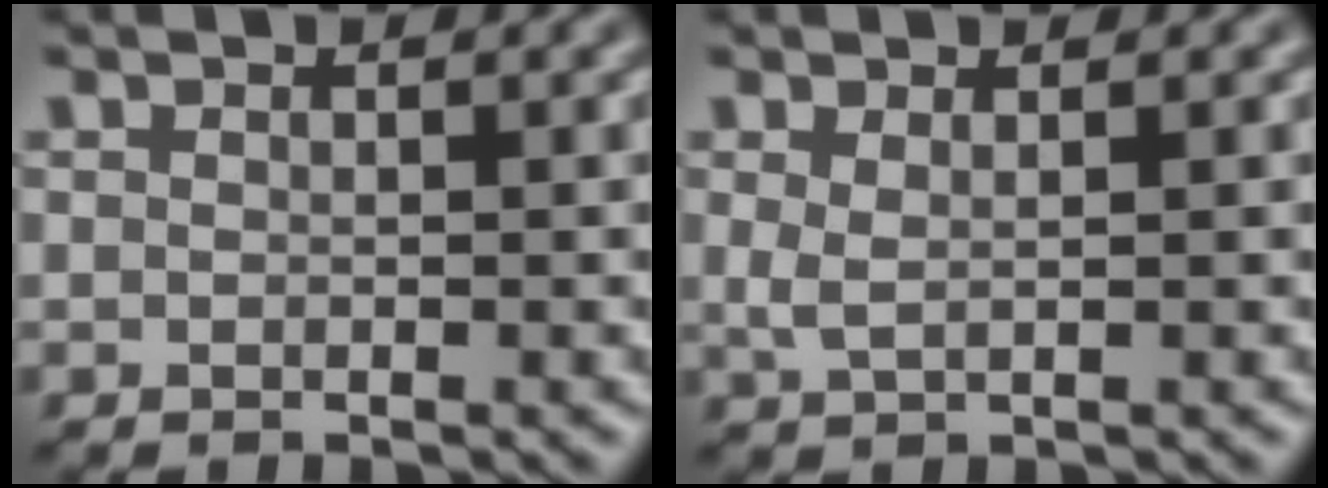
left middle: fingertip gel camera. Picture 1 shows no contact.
{"total": 1.3, "force": [0.5, 0.4, 1.1], "torque": [-0.027, -0.003, 0.013]}